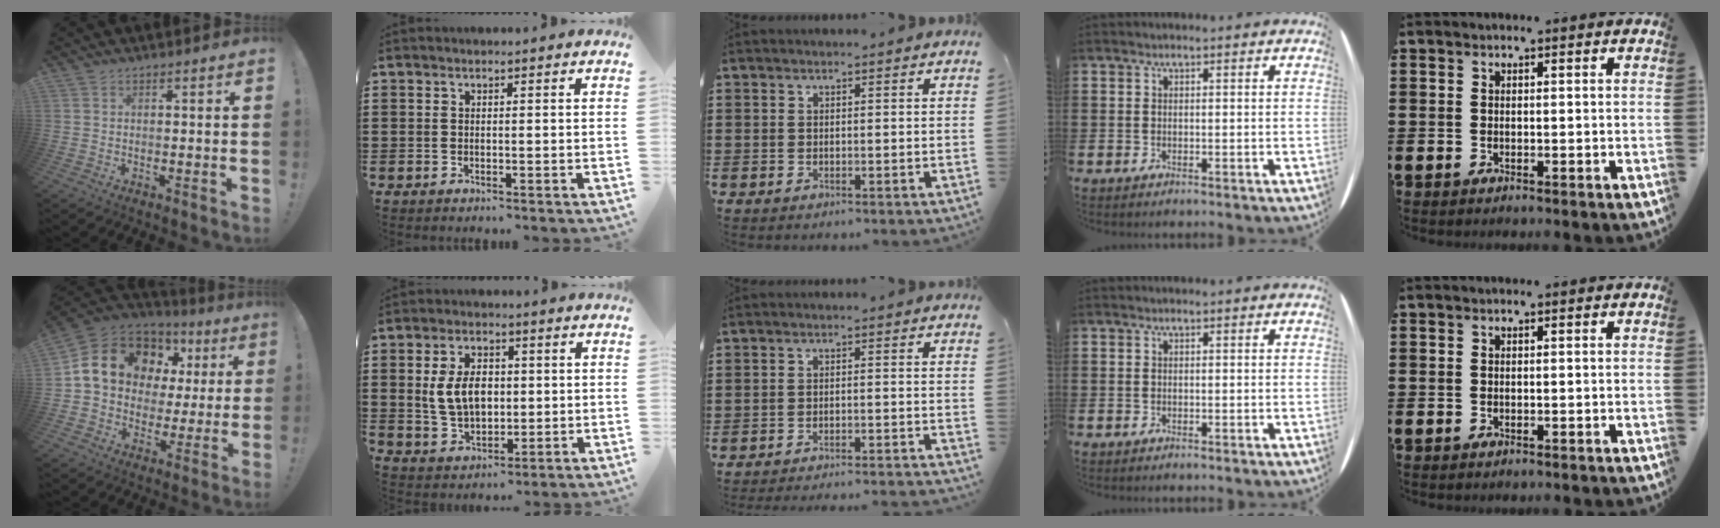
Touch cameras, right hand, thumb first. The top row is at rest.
{"thumb": {"total": 16.2, "force": [7.0, 12.0, 8.3], "torque": [-0.133, -0.035, 0.144]}, "index": {"total": 7.3, "force": [0.7, 4.8, 5.4], "torque": [-0.121, 0.008, 0.008]}, "middle": {"total": 2.8, "force": [-2.7, -0.3, 0.3], "torque": [-0.006, 0.003, -0.058]}}